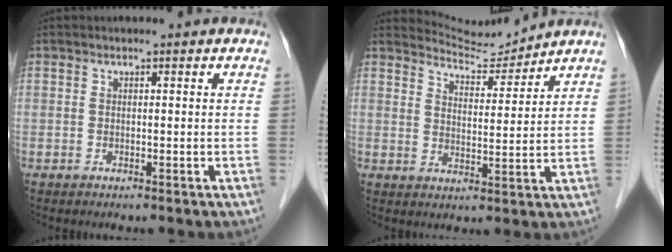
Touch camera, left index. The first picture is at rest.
{"total": 5.7, "force": [5.5, -0.6, -1.1], "torque": [0.005, -0.009, 0.099]}